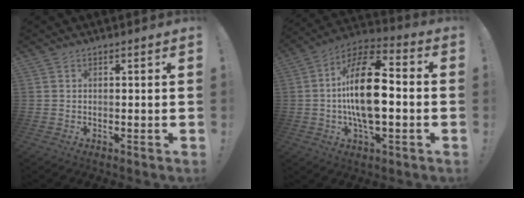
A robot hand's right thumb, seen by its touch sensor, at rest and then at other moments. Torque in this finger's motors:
{"motor_torque": [2.15, 2.86, 2.03, -0.35, 0.62]}